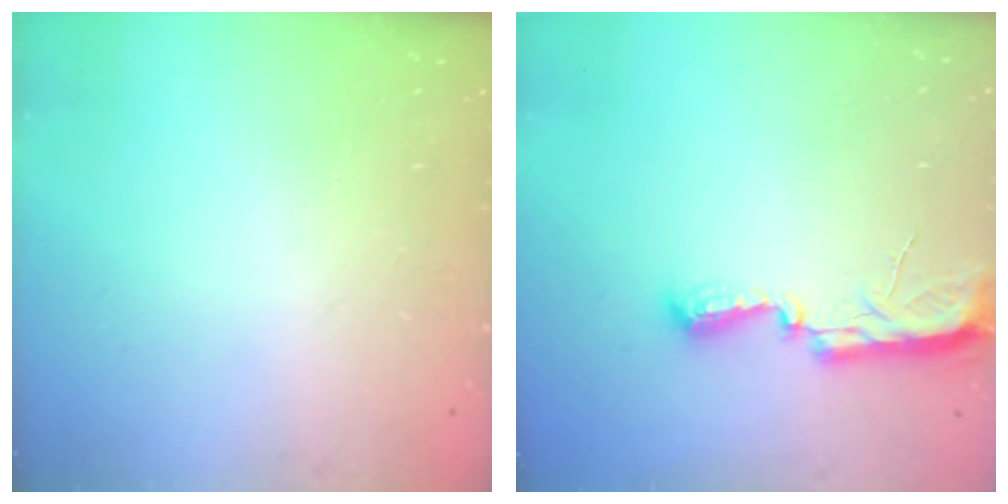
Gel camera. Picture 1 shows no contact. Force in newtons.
{"total": 9.8, "press": 8.8, "slide": 4.4}